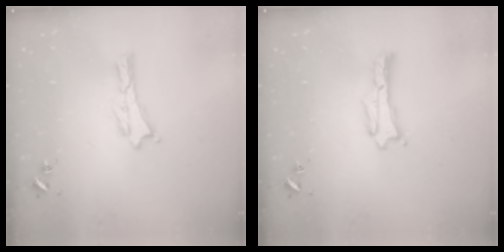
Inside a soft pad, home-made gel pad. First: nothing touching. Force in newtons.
{"total": 0.0}